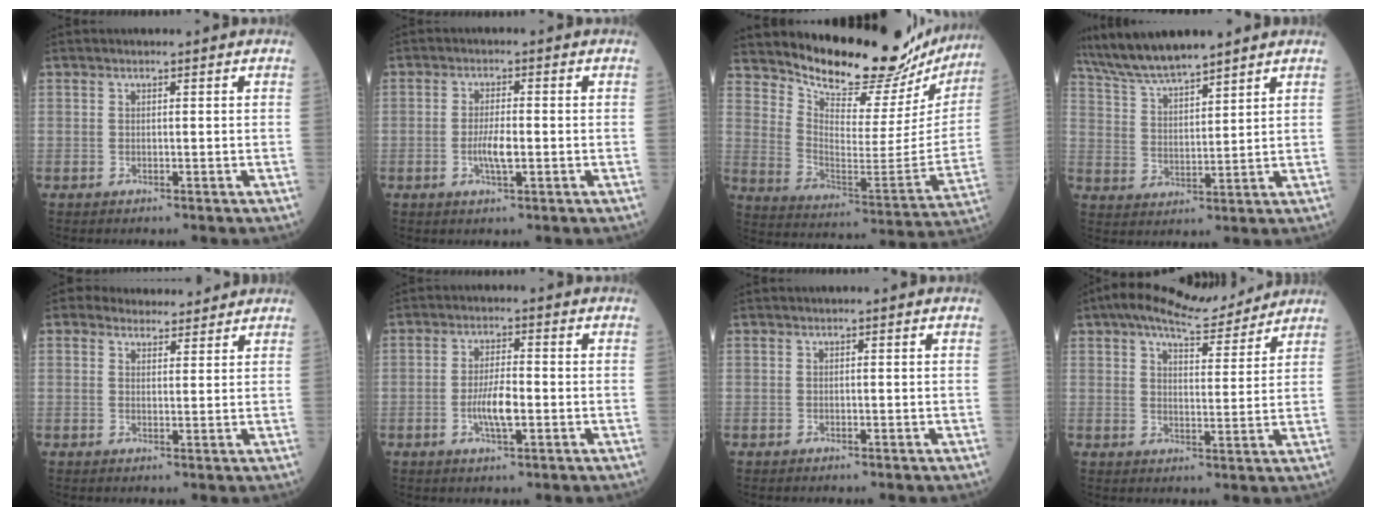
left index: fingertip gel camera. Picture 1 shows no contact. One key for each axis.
{"total": 3.6, "fx": -1.0, "fy": 0.7, "fz": 3.4, "tx": -0.068, "ty": -0.005, "tz": -0.019}
{"total": 22.4, "fx": 21.1, "fy": 4.7, "fz": 6.0, "tx": -0.096, "ty": -0.095, "tz": 0.282}
{"total": 10.3, "fx": 9.1, "fy": 0.9, "fz": 4.6, "tx": -0.093, "ty": 0.017, "tz": 0.175}
{"total": 5.5, "fx": 4.9, "fy": 2.4, "fz": 0.6, "tx": 0.002, "ty": 0.009, "tz": 0.061}
{"total": 5.1, "fx": -1.5, "fy": 1.1, "fz": 4.7, "tx": -0.092, "ty": -0.004, "tz": -0.028}
{"total": 0.0}
{"total": 11.1, "fx": 9.6, "fy": 2.8, "fz": 4.7, "tx": -0.074, "ty": 0.017, "tz": 0.137}